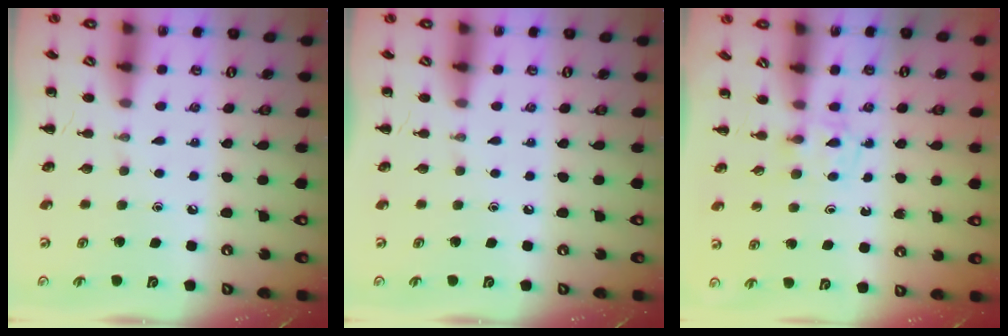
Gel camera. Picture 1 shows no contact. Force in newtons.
{"total": 0.0}
{"total": 2.3, "press": 2.0, "slide": 1.0}